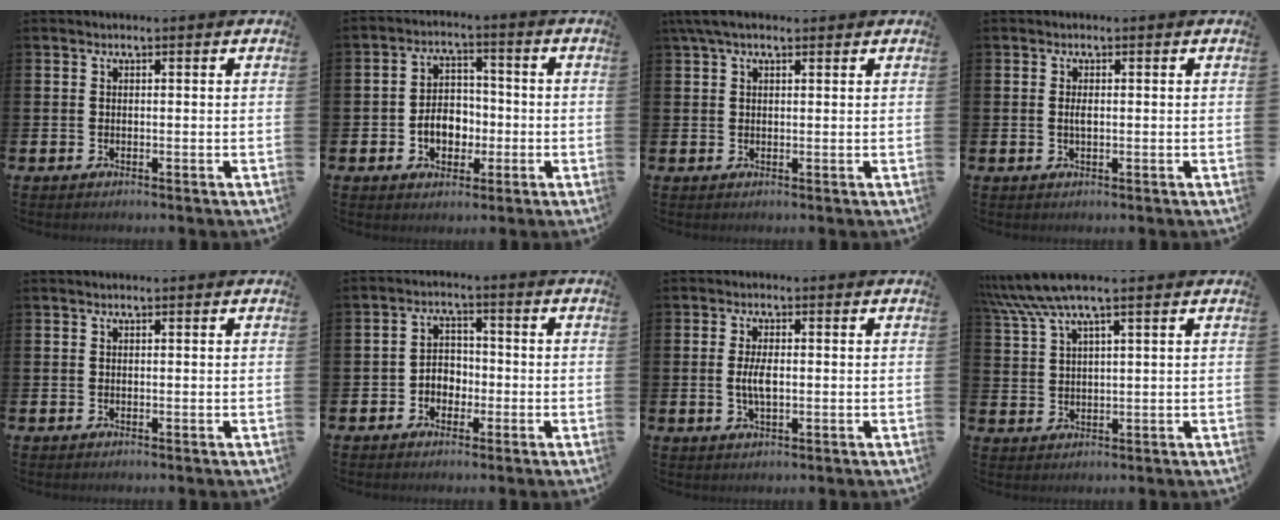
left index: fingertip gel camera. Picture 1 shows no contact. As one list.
[{"total": 5.4, "force": [-1.5, 4.1, 3.1], "torque": [-0.044, 0.005, -0.035]}, {"total": 3.4, "force": [2.5, 1.2, 2.1], "torque": [-0.040, 0.000, 0.044]}, {"total": 1.2, "force": [0.1, 0.4, 1.1], "torque": [-0.019, 0.002, -0.001]}, {"total": 0.0}, {"total": 3.1, "force": [-1.5, 2.5, 1.1], "torque": [-0.024, 0.006, -0.036]}, {"total": 3.5, "force": [-0.1, 1.4, 3.2], "torque": [-0.066, 0.000, -0.006]}, {"total": 6.7, "force": [5.2, 0.8, 4.1], "torque": [-0.093, -0.007, 0.094]}]